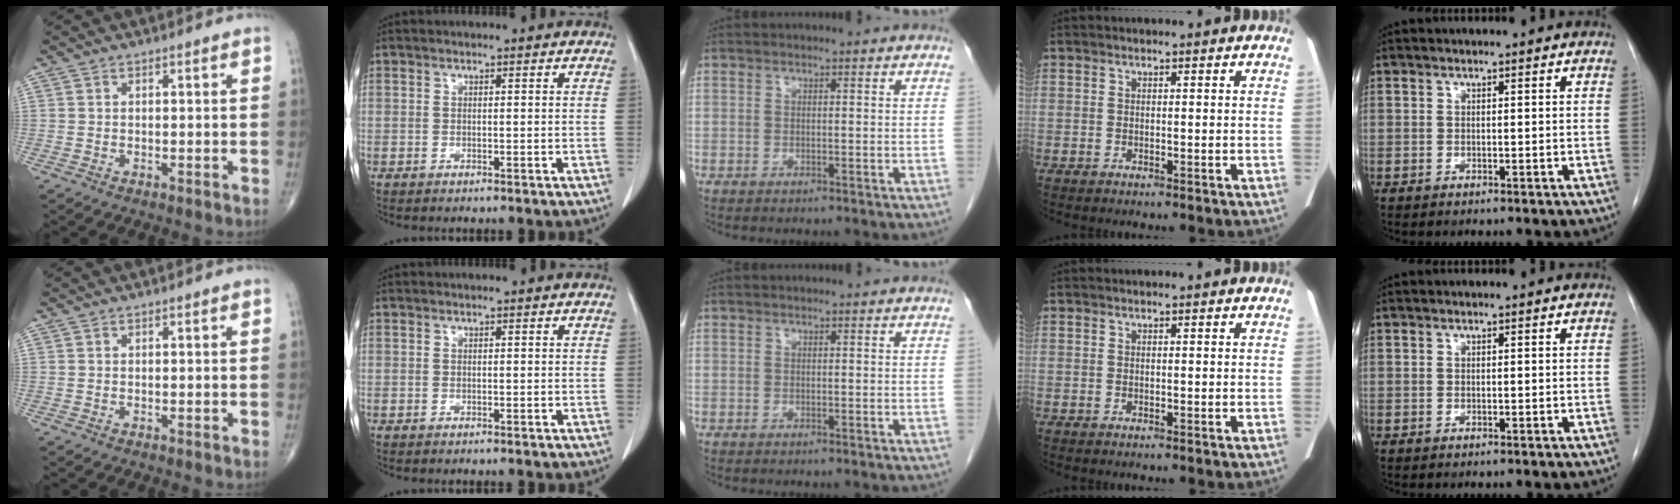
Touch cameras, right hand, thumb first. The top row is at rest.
{}